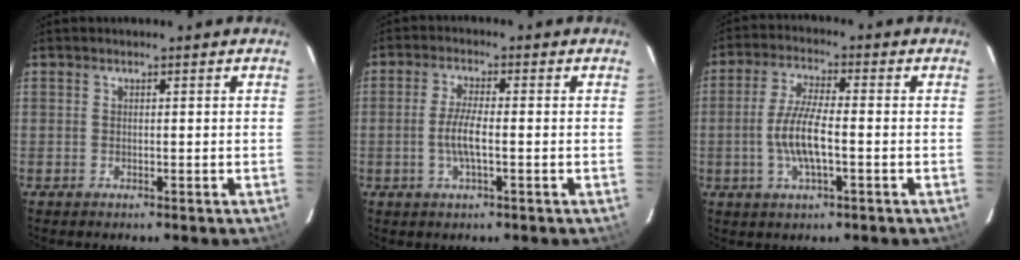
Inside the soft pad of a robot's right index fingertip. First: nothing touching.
{"total": 4.8, "force": [-1.1, 0.9, 4.6], "torque": [-0.091, -0.003, -0.021]}
{"total": 7.9, "force": [-1.8, 2.0, 7.5], "torque": [-0.150, -0.001, -0.036]}